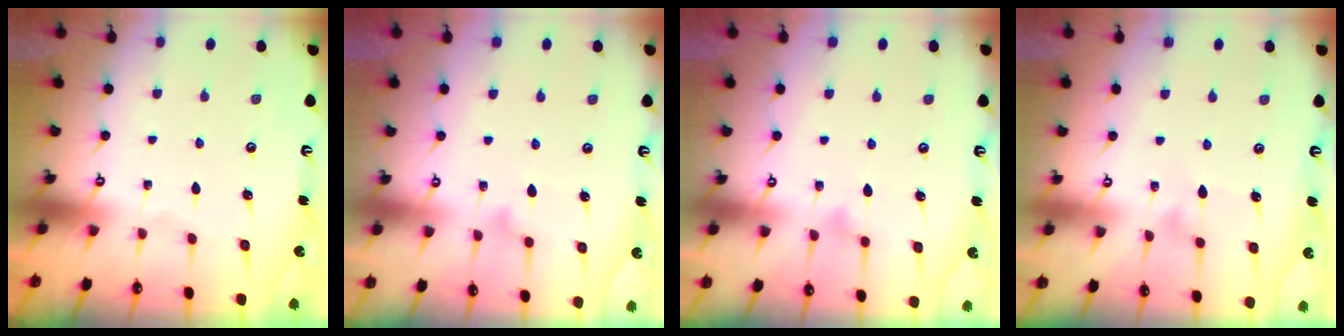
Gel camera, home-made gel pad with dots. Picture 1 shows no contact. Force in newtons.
{"total": 8.4, "press": 8.4, "slide": 0.5}
{"total": 6.7, "press": 6.7, "slide": 0.3}
{"total": 6.3, "press": 6.3, "slide": 0.3}